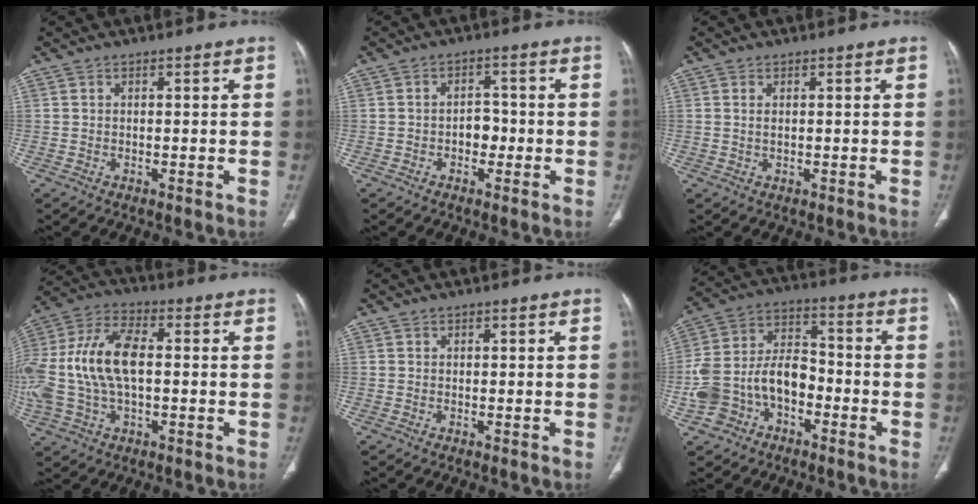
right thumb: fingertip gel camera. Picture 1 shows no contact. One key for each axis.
{"total": 3.6, "fx": -1.0, "fy": 2.6, "fz": 2.2, "tx": -0.014, "ty": 0.016, "tz": -0.021}
{"total": 1.0, "fx": 0.3, "fy": 0.4, "fz": 0.9, "tx": -0.021, "ty": 0.000, "tz": 0.009}
{"total": 18.0, "fx": 0.2, "fy": 9.6, "fz": 15.2, "tx": -0.348, "ty": 0.026, "tz": 0.003}
{"total": 0.0}
{"total": 13.4, "fx": -5.1, "fy": 9.4, "fz": 8.1, "tx": -0.141, "ty": 0.061, "tz": -0.094}